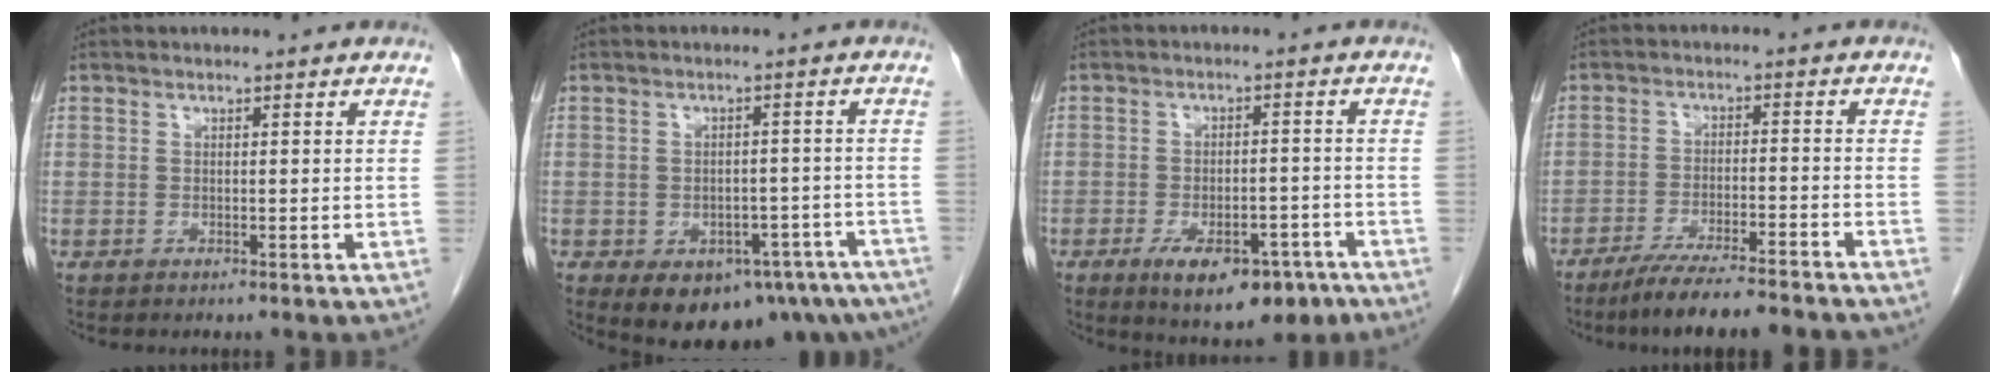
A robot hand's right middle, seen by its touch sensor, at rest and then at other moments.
{"total": 14.9, "force": [-9.7, 8.0, 7.9], "torque": [-0.078, 0.007, -0.114]}
{"total": 10.6, "force": [-6.5, 4.7, 6.9], "torque": [-0.090, 0.000, -0.090]}
{"total": 12.4, "force": [-10.8, 0.7, 6.2], "torque": [-0.087, -0.015, -0.165]}